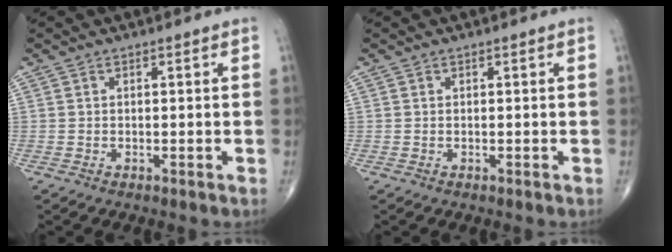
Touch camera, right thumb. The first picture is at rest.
{"total": 0.0}